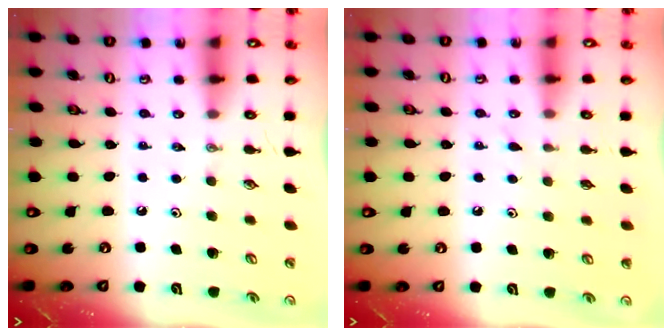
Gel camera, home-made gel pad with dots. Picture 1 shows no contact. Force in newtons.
{"total": 6.0, "press": 6.0, "slide": 0.6}